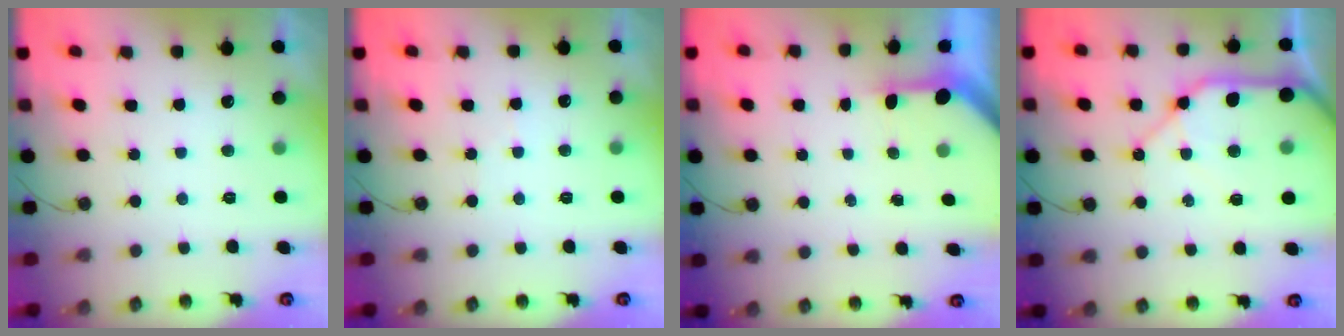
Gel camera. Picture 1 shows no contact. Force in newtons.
{"total": 3.2, "press": 3.2, "slide": 0.5}
{"total": 3.1, "press": 3.1, "slide": 0.3}
{"total": 16.8, "press": 16.7, "slide": 2.3}